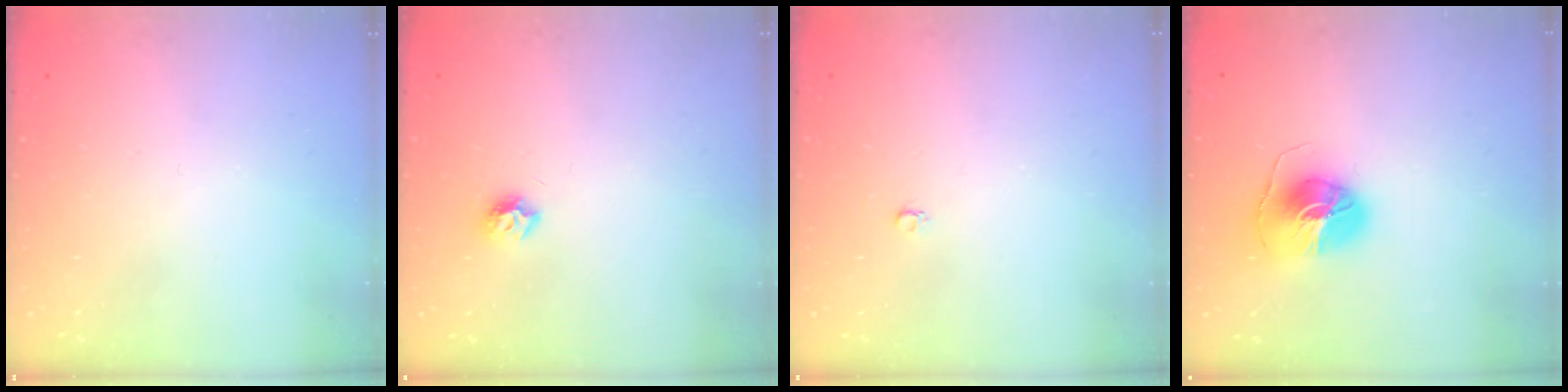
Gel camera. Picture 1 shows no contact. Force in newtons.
{"total": 6.8, "press": 6.8, "slide": 0.6}
{"total": 2.6, "press": 2.6, "slide": 0.3}
{"total": 8.7, "press": 8.7, "slide": 0.7}